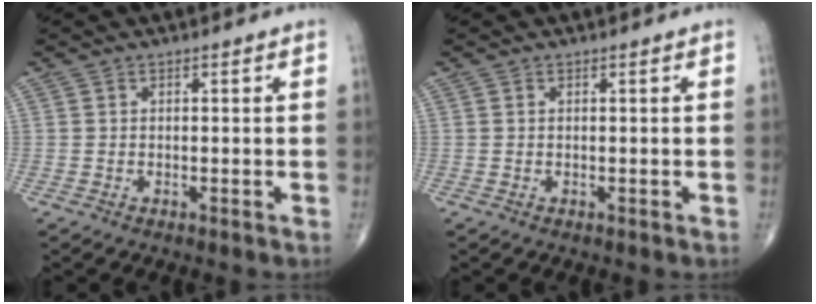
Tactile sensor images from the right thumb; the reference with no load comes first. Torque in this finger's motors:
{"motor_torque": [0.08, 0.06, 0.12, -0.20, 0.06]}